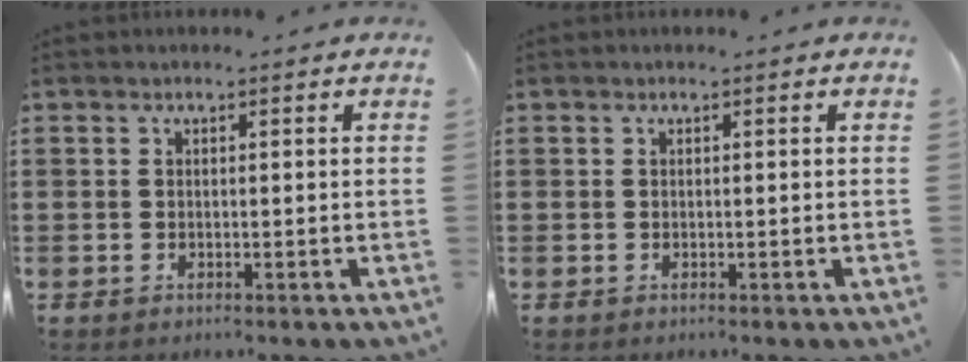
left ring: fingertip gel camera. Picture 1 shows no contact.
{"total": 0.0}